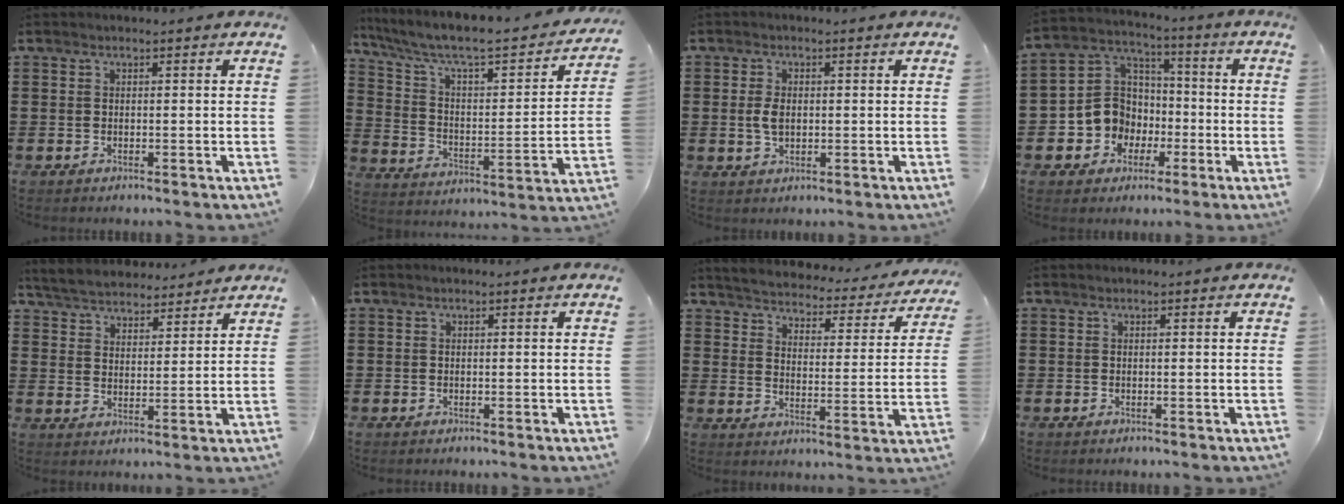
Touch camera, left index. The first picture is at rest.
{"total": 6.1, "force": [4.7, 1.0, 3.8], "torque": [-0.098, -0.046, 0.070]}
{"total": 3.2, "force": [0.2, 1.8, 2.7], "torque": [-0.070, -0.001, -0.002]}
{"total": 8.8, "force": [-2.3, 8.1, 2.4], "torque": [-0.091, 0.008, -0.043]}
{"total": 4.7, "force": [4.6, 0.9, 0.6], "torque": [-0.034, -0.018, 0.082]}
{"total": 0.0}
{"total": 3.2, "force": [3.2, 0.0, 0.3], "torque": [-0.031, -0.032, 0.047]}
{"total": 0.0}